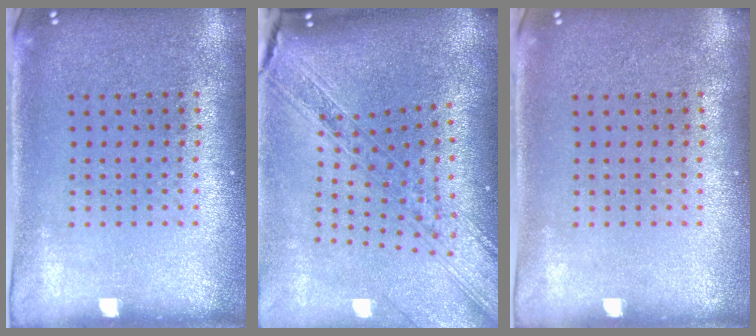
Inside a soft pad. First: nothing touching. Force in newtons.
{"total": 2.5, "press": 2.1, "slide": 1.4}
{"total": 0.0}